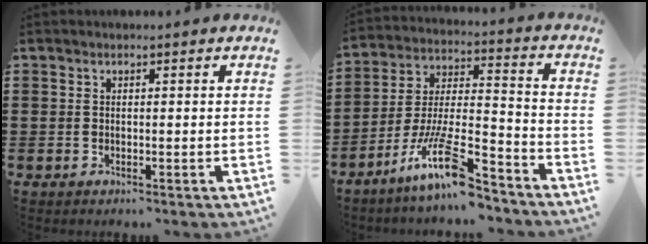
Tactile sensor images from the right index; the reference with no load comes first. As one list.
[{"total": 13.6, "force": [-9.5, 2.4, 9.4], "torque": [-0.185, 0.012, -0.179]}]